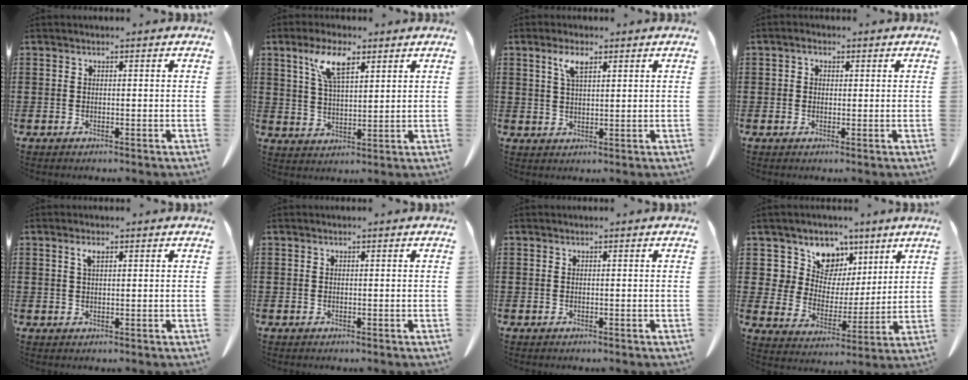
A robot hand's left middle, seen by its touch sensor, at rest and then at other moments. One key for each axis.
{"total": 8.0, "fx": 4.5, "fy": 2.8, "fz": 6.0, "tx": -0.129, "ty": 0.010, "tz": 0.081}
{"total": 4.1, "fx": 2.2, "fy": 1.3, "fz": 3.2, "tx": -0.071, "ty": 0.005, "tz": 0.040}
{"total": 1.4, "fx": 0.6, "fy": 1.0, "fz": 0.7, "tx": -0.008, "ty": 0.002, "tz": 0.009}
{"total": 1.9, "fx": 0.9, "fy": 0.6, "fz": 1.6, "tx": -0.036, "ty": 0.001, "tz": 0.017}
{"total": 0.0}
{"total": 0.0}
{"total": 8.7, "fx": 5.8, "fy": 6.2, "fz": 1.9, "tx": -0.085, "ty": -0.033, "tz": 0.109}